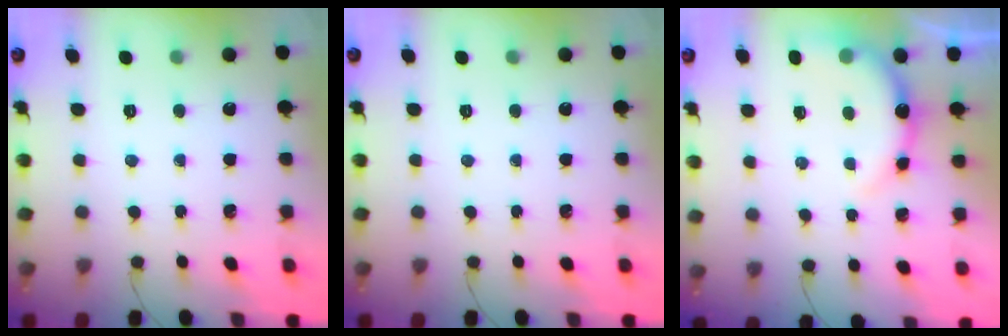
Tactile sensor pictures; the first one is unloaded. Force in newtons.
{"total": 0.0}
{"total": 8.1, "press": 8.0, "slide": 1.4}